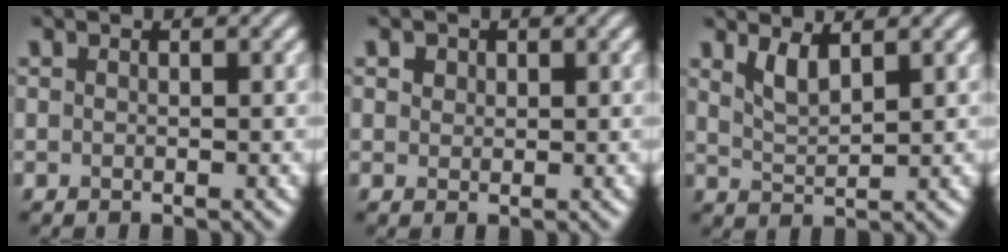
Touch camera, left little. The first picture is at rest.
{"total": 2.0, "force": [1.2, 1.4, 0.8], "torque": [-0.020, 0.007, 0.015]}
{"total": 2.4, "force": [1.6, 0.7, 1.6], "torque": [-0.036, -0.008, 0.036]}